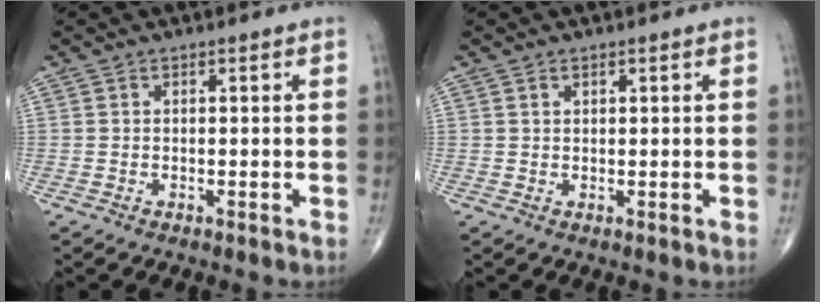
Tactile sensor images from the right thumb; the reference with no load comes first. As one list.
[{"total": 0.7, "force": [0.5, 0.4, 0.4], "torque": [-0.003, -0.003, 0.007]}]